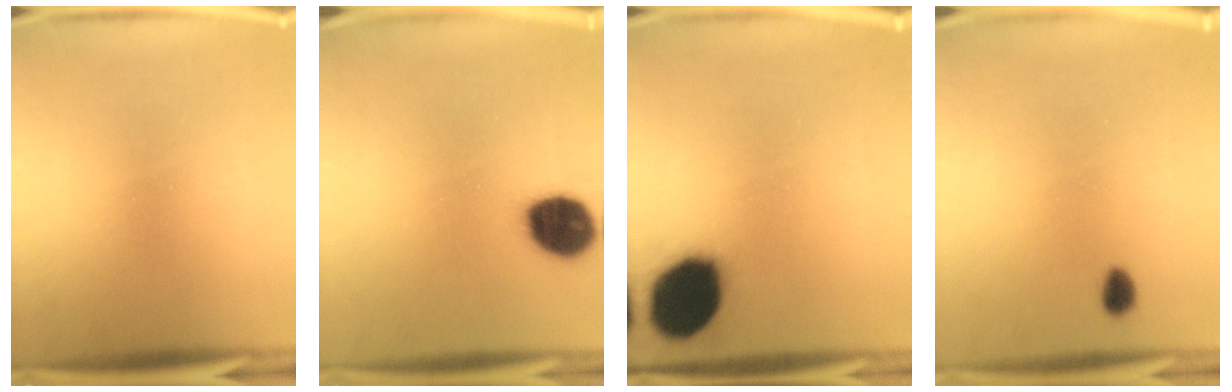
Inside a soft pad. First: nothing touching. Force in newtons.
{"total": 13.6}
{"total": 19.2}
{"total": 3.0}